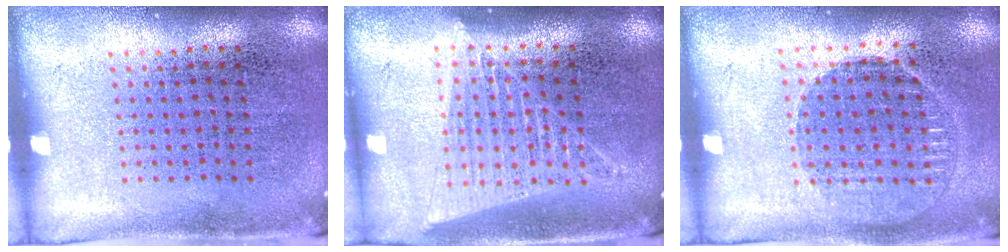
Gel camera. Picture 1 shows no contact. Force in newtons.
{"total": 1.6, "press": 1.5, "slide": 0.6}
{"total": 1.1, "press": 1.1, "slide": 0.1}